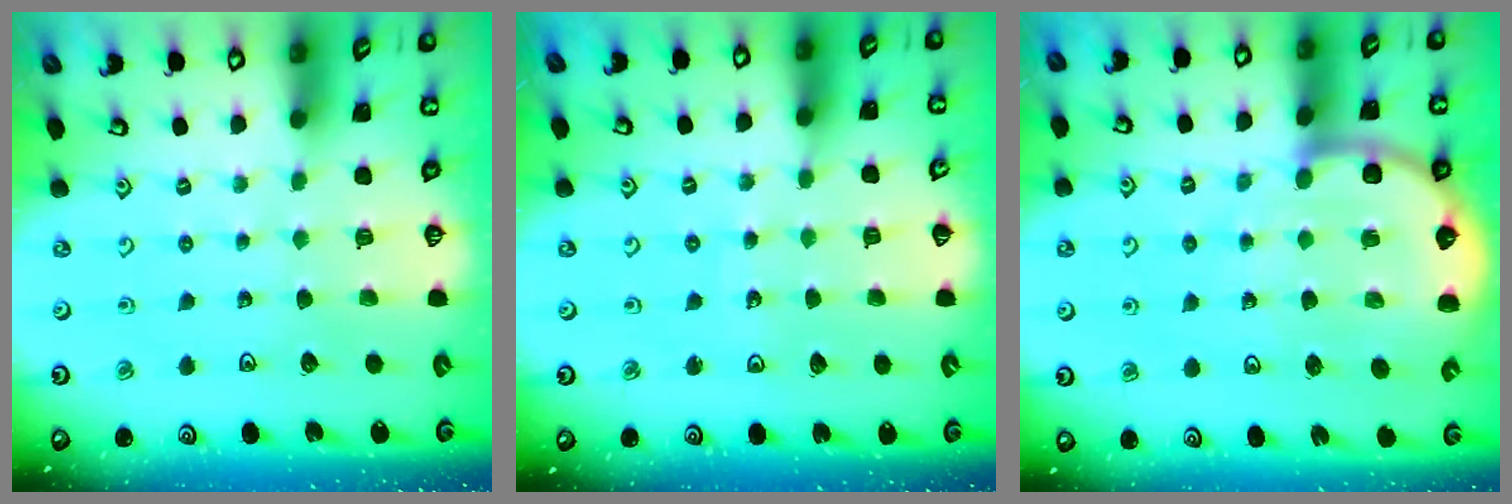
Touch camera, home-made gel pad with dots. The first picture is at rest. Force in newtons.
{"total": 4.1, "press": 4.1, "slide": 0.3}
{"total": 8.8, "press": 8.6, "slide": 2.0}